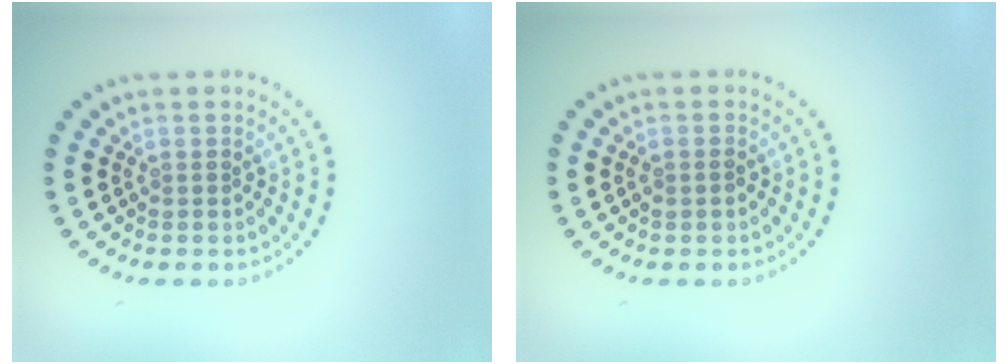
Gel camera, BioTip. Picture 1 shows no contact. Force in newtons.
{"total": 0.7, "press": 0.7, "slide": 0.1}